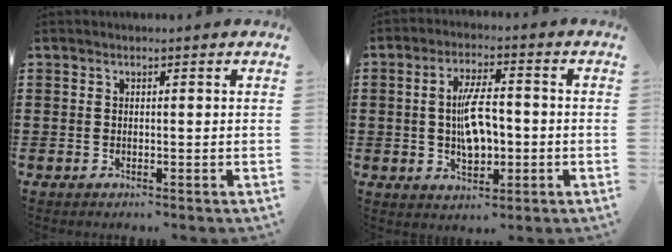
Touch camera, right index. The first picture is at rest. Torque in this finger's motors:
{"motor_torque": [2.14, 0.00, 0.31, 0.21]}